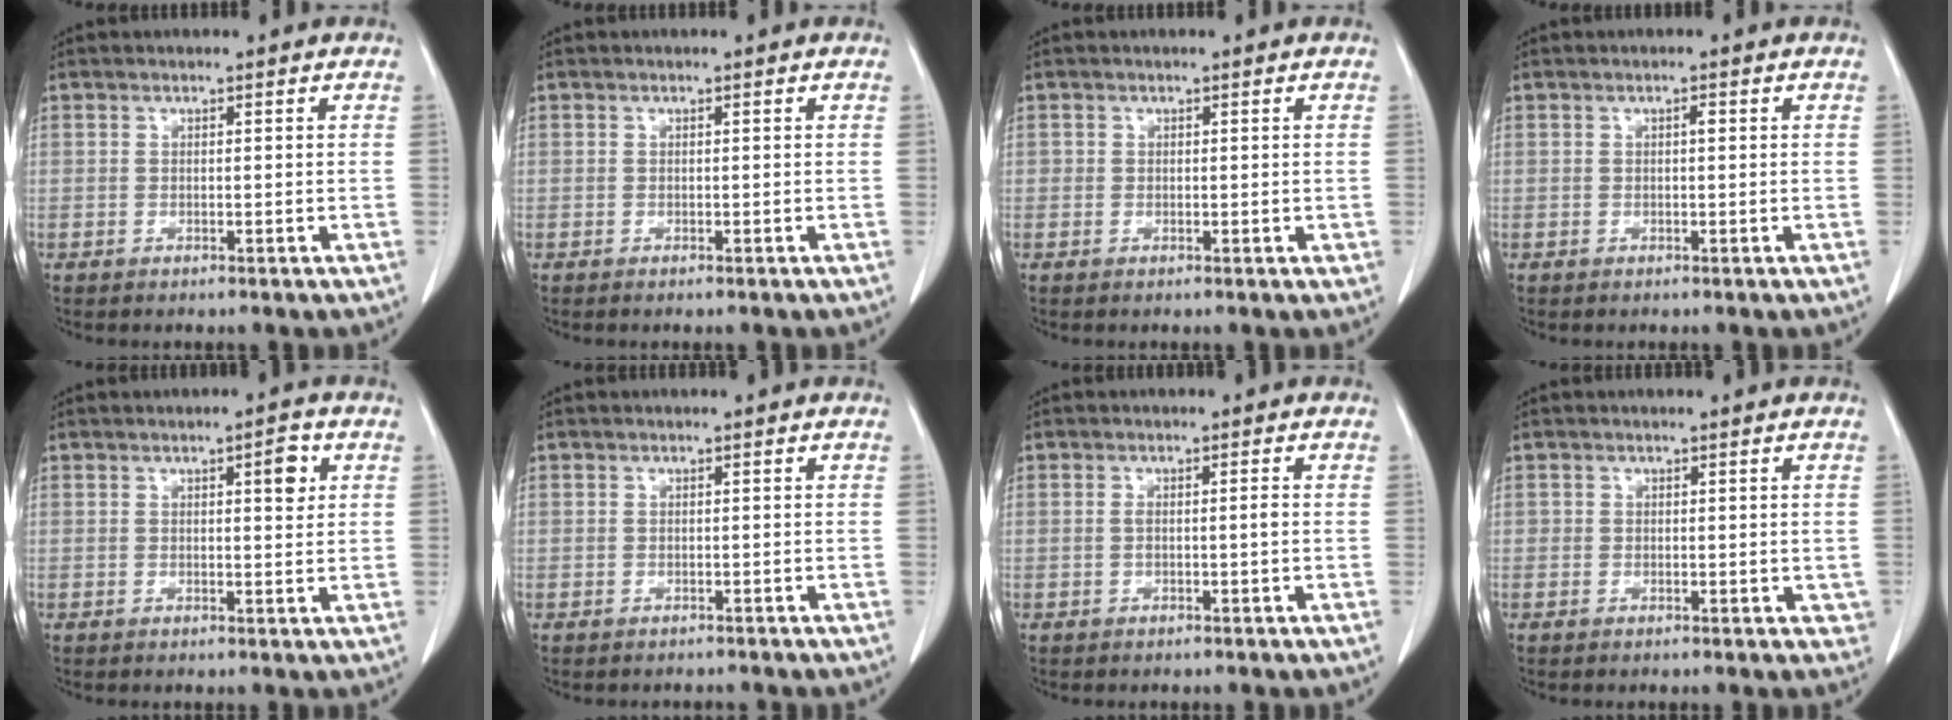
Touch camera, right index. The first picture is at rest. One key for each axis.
{"total": 0.0}
{"total": 0.8, "fx": 0.1, "fy": 0.7, "fz": 0.4, "tx": 0.002, "ty": 0.003, "tz": 0.002}
{"total": 0.7, "fx": 0.1, "fy": 0.2, "fz": 0.7, "tx": -0.011, "ty": 0.001, "tz": 0.001}
{"total": 3.2, "fx": 1.2, "fy": 0.8, "fz": 2.8, "tx": -0.039, "ty": 0.000, "tz": 0.016}
{"total": 1.3, "fx": -1.0, "fy": 0.7, "fz": -0.1, "tx": -0.006, "ty": 0.001, "tz": -0.016}
{"total": 1.4, "fx": -0.1, "fy": 0.1, "fz": 1.4, "tx": -0.023, "ty": 0.002, "tz": 0.000}
{"total": 1.6, "fx": 0.1, "fy": 1.4, "fz": 0.8, "tx": 0.006, "ty": 0.005, "tz": 0.001}